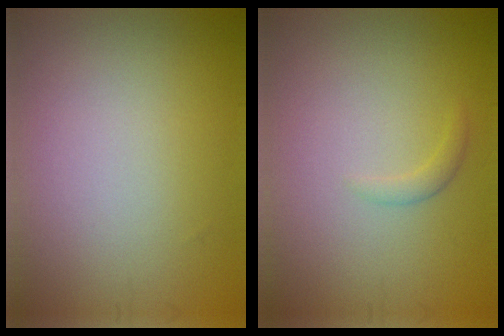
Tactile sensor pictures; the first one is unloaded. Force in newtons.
{"total": 1.0, "press": 0.9, "slide": 0.2}